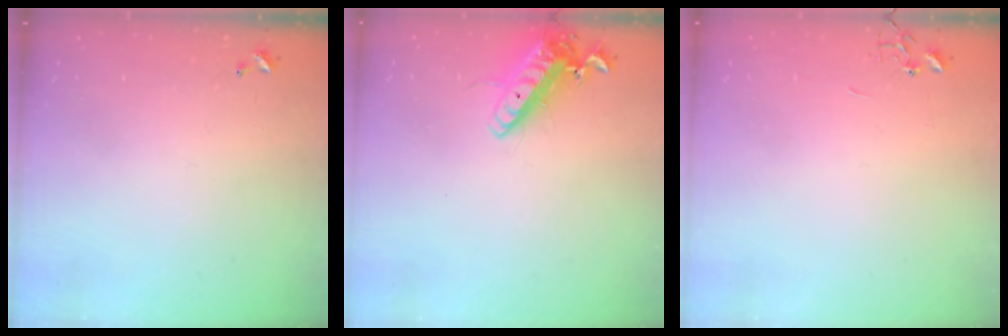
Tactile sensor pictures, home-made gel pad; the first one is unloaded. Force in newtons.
{"total": 13.4, "press": 13.1, "slide": 2.5}
{"total": 0.0}